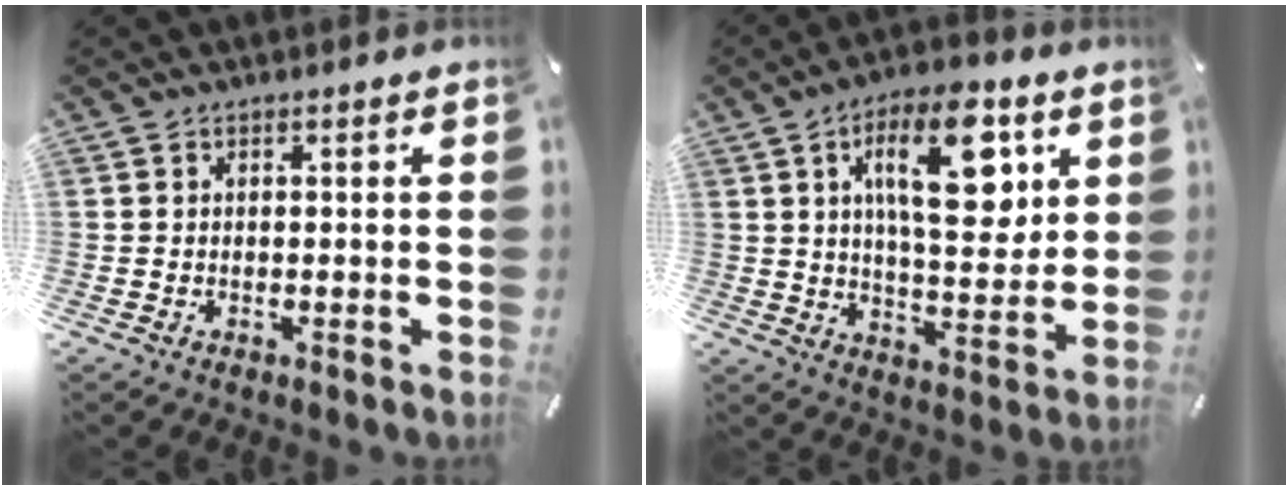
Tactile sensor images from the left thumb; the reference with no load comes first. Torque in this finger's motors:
{"motor_torque": [0.94, 0.99, 1.46, -1.31, 0.46]}